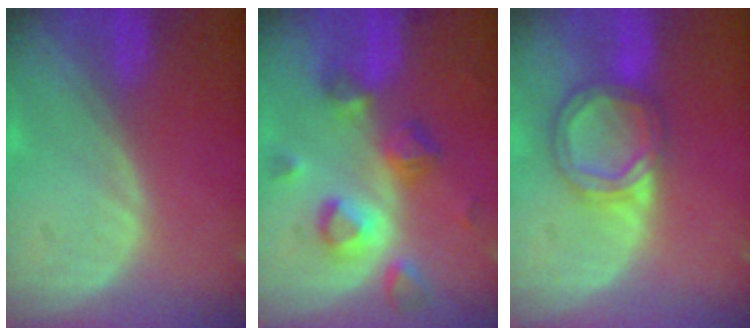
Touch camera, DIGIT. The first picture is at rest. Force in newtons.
{"total": 7.9, "press": 7.7, "slide": 2.1}
{"total": 6.3, "press": 5.8, "slide": 2.3}